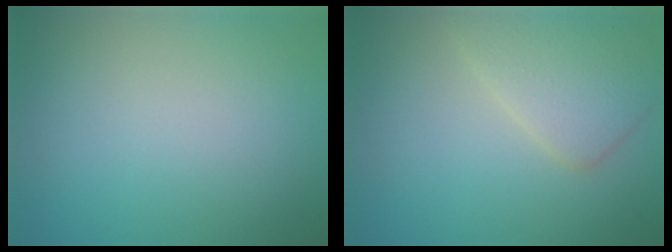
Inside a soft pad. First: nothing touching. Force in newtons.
{"total": 3.8, "press": 3.7, "slide": 0.3}